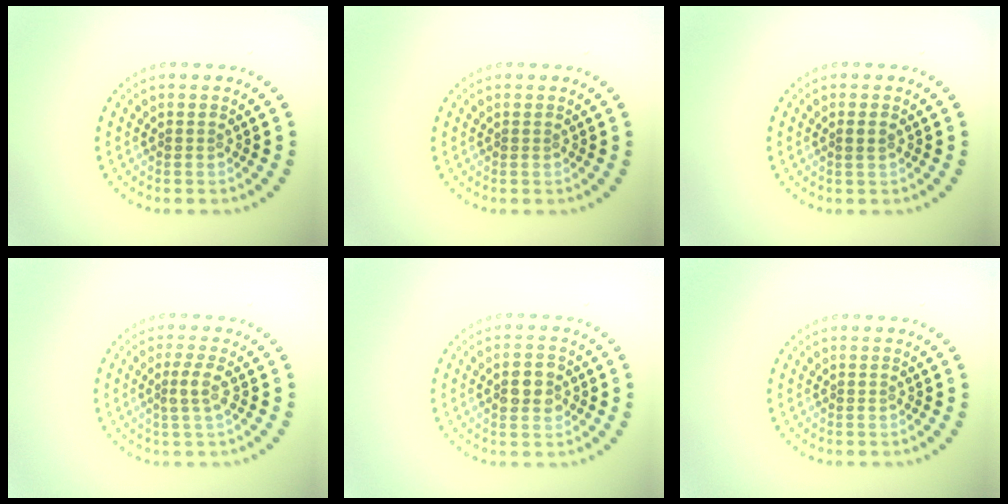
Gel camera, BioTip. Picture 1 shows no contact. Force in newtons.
{"total": 0.0}
{"total": 0.9, "press": 0.8, "slide": 0.4}
{"total": 1.8, "press": 1.5, "slide": 1.0}
{"total": 2.9, "press": 2.9, "slide": 0.2}
{"total": 0.0}